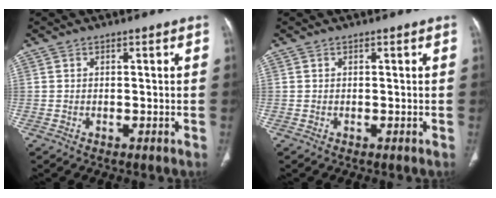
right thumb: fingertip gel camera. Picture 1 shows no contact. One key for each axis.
{"total": 0.0}